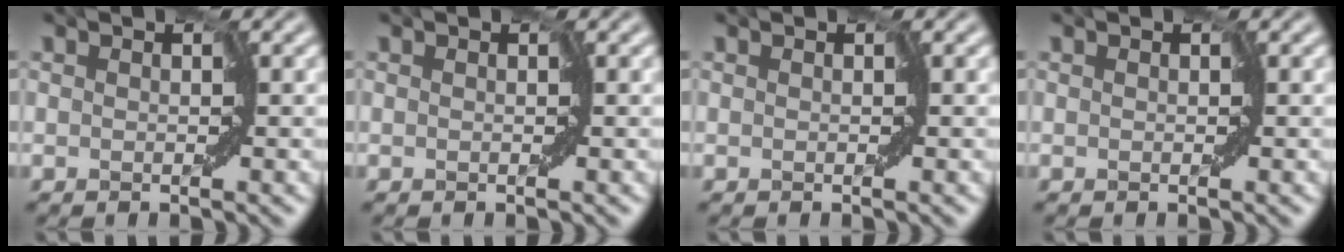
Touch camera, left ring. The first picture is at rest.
{"total": 0.0}
{"total": 0.0}
{"total": 0.0}